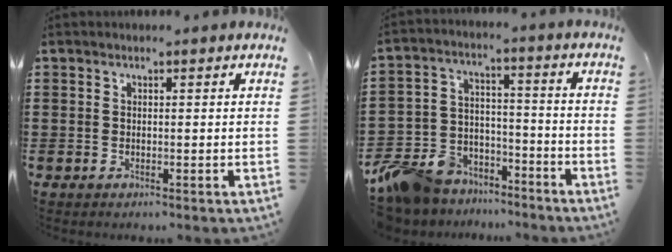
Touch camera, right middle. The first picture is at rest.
{"total": 10.1, "force": [-9.2, 4.0, 1.5], "torque": [-0.058, 0.023, -0.184]}